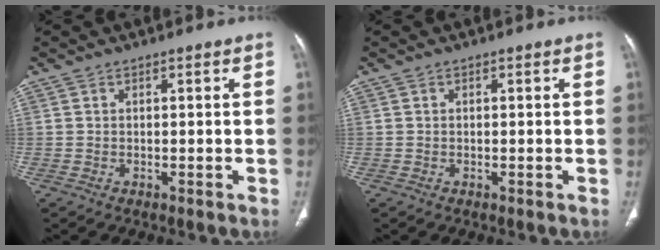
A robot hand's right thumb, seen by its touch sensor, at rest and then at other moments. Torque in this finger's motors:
{"motor_torque": [0.09, -0.04, -0.35, 0.25, 0.00]}